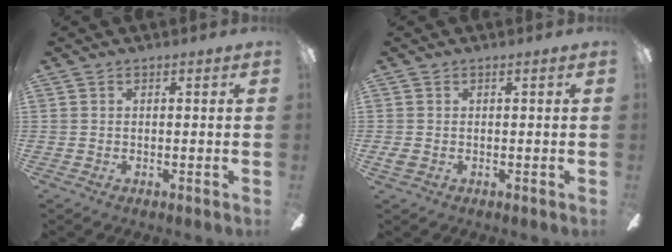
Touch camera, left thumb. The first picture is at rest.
{"total": 1.4, "force": [-0.5, 0.9, 0.9], "torque": [-0.016, 0.003, -0.009]}